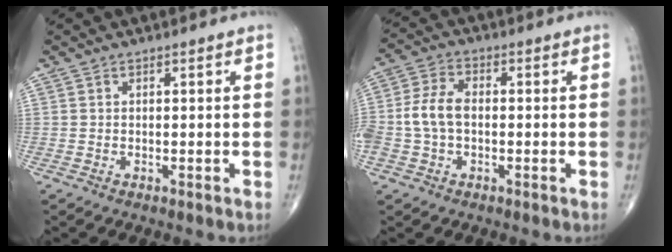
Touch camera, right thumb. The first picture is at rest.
{"total": 7.1, "force": [-0.7, 4.6, 5.4], "torque": [-0.117, 0.020, -0.019]}